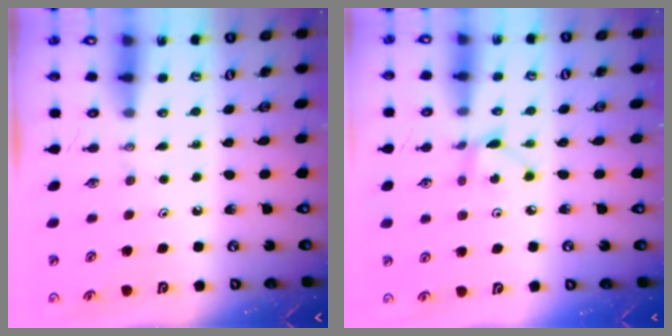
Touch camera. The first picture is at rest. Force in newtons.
{"total": 4.0, "press": 3.9, "slide": 0.6}